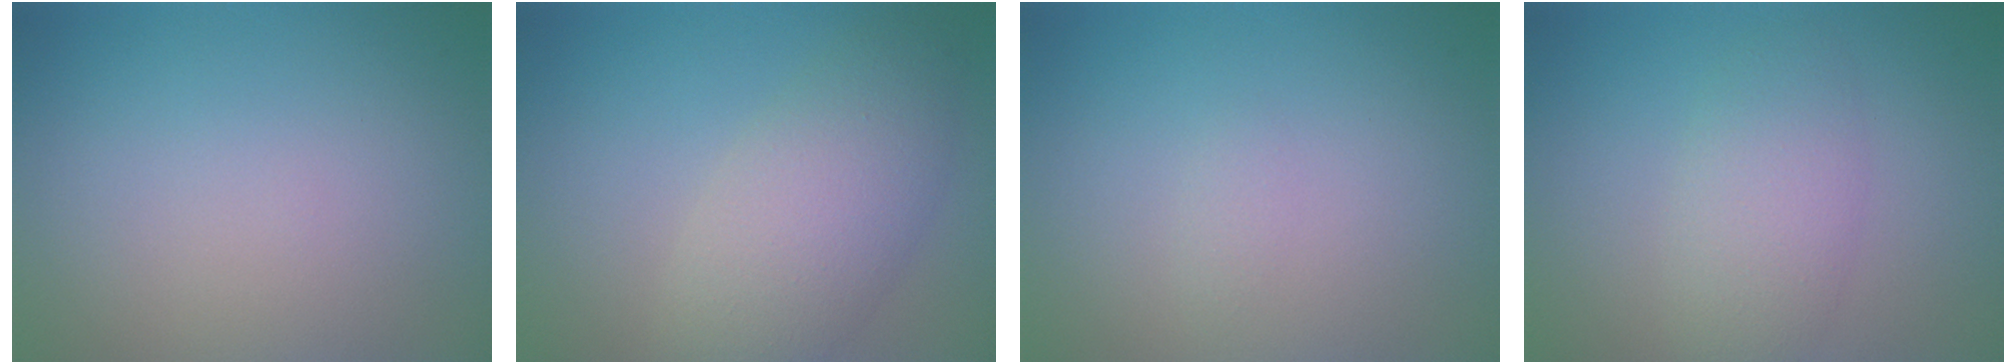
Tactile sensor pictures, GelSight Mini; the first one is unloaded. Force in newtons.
{"total": 5.2, "press": 5.2, "slide": 0.3}
{"total": 0.6, "press": 0.6, "slide": 0.0}
{"total": 3.4, "press": 3.4, "slide": 0.2}